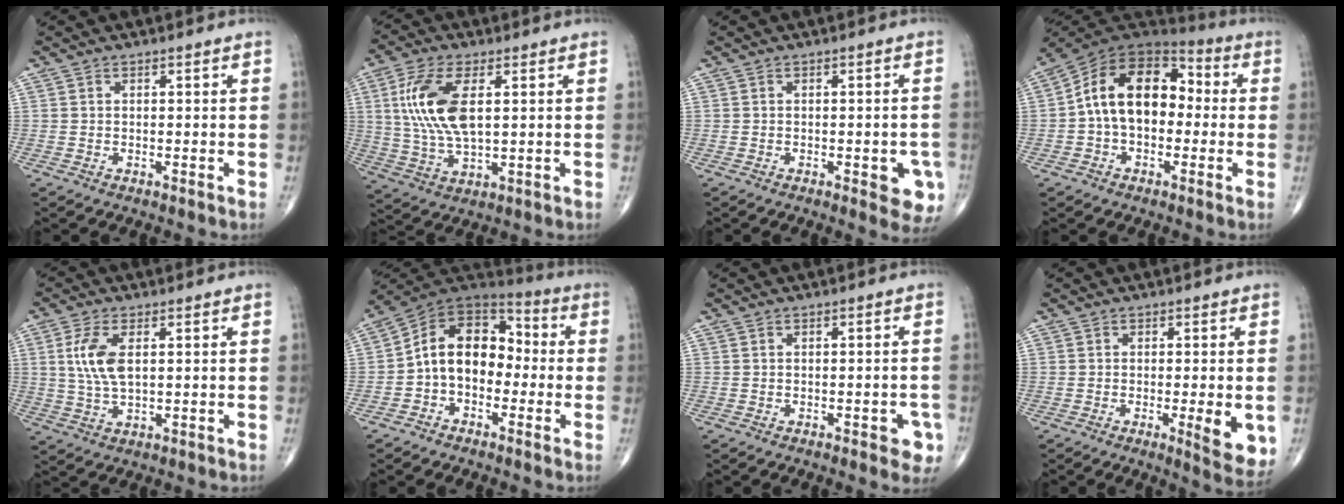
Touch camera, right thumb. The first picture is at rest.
{"total": 13.3, "force": [2.9, 6.0, 11.5], "torque": [-0.244, -0.006, 0.061]}
{"total": 6.2, "force": [-2.1, 2.5, 5.3], "torque": [-0.040, -0.002, -0.019]}
{"total": 16.3, "force": [0.0, 10.8, 12.2], "torque": [-0.175, 0.049, -0.014]}
{"total": 7.5, "force": [1.6, 3.6, 6.3], "torque": [-0.142, -0.004, 0.035]}
{"total": 13.5, "force": [-1.6, 9.6, 9.4], "torque": [-0.125, 0.054, -0.043]}
{"total": 3.8, "force": [-1.6, 1.8, 3.0], "torque": [-0.016, 0.005, -0.016]}
{"total": 6.9, "force": [-1.3, 1.7, 6.6], "torque": [-0.086, -0.017, -0.015]}